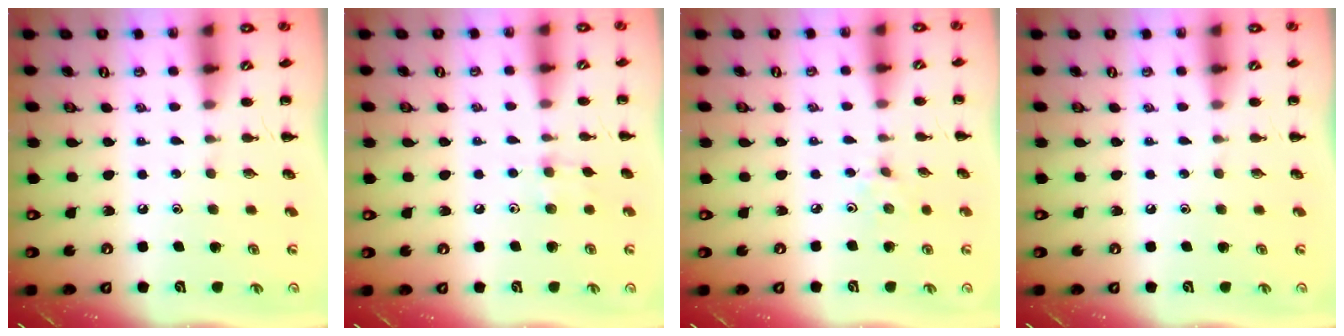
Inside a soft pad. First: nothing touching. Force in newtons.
{"total": 3.5, "press": 3.4, "slide": 1.1}
{"total": 2.4, "press": 2.3, "slide": 0.8}
{"total": 0.0}